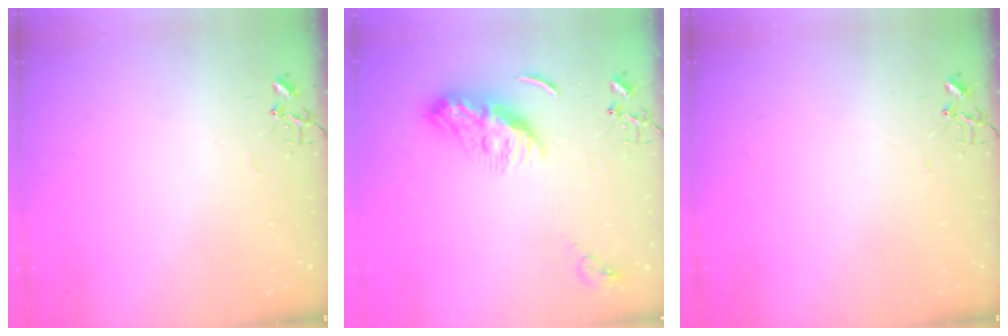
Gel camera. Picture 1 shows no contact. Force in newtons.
{"total": 9.4, "press": 9.4, "slide": 0.6}
{"total": 0.0}